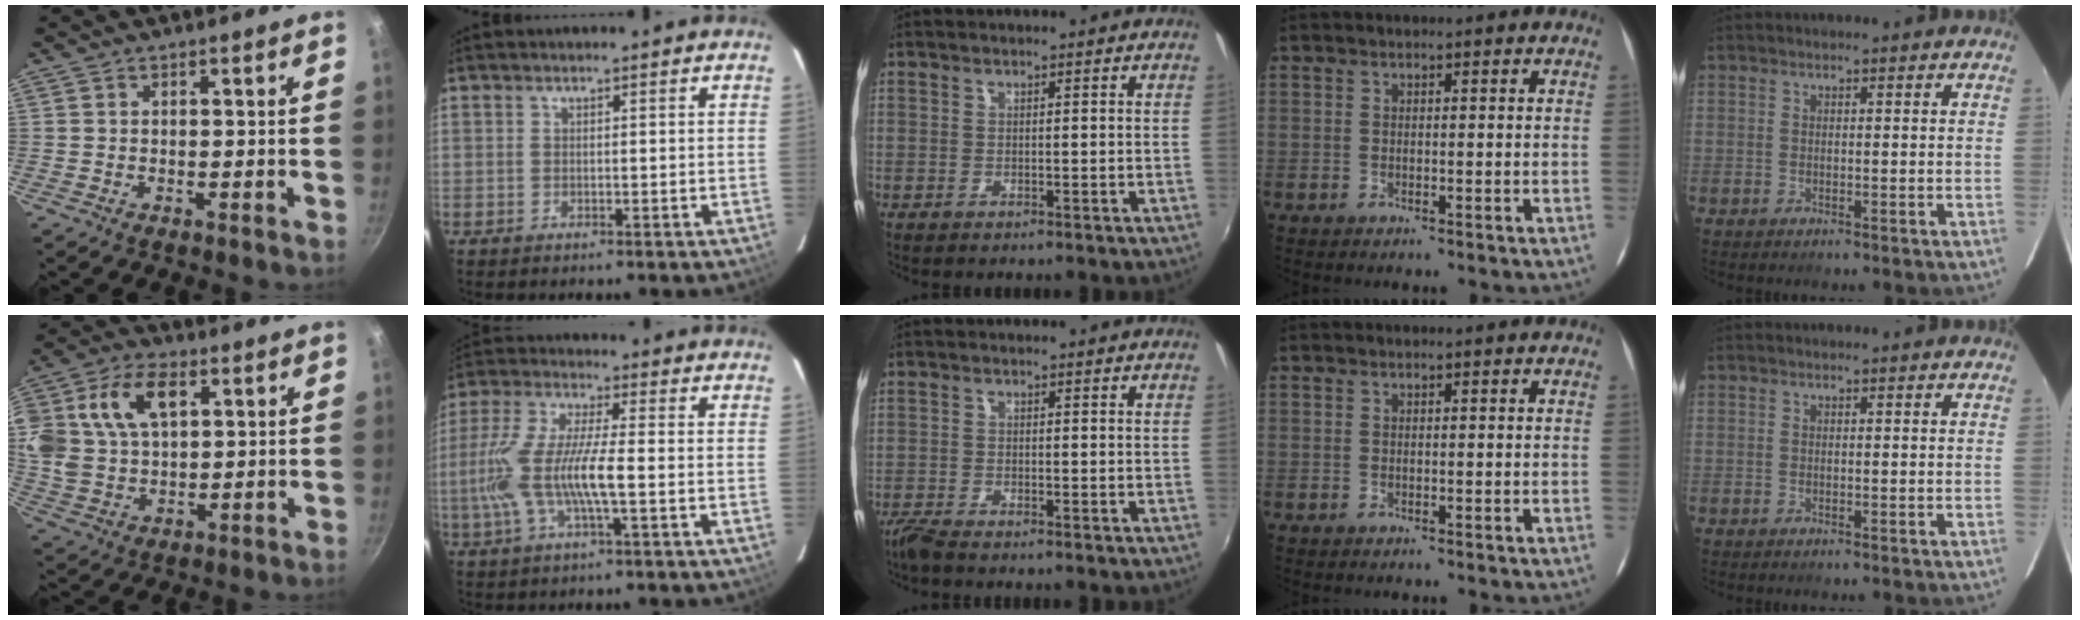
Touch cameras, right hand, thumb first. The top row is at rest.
{"thumb": {"total": 19.2, "force": [6.2, 12.7, 13.0], "torque": [-0.274, 0.013, 0.116]}, "index": {"total": 12.6, "force": [-2.6, 2.0, 12.2], "torque": [-0.252, -0.004, -0.048]}, "middle": {"total": 2.8, "force": [-2.6, 0.2, 1.2], "torque": [-0.036, -0.010, -0.052]}}